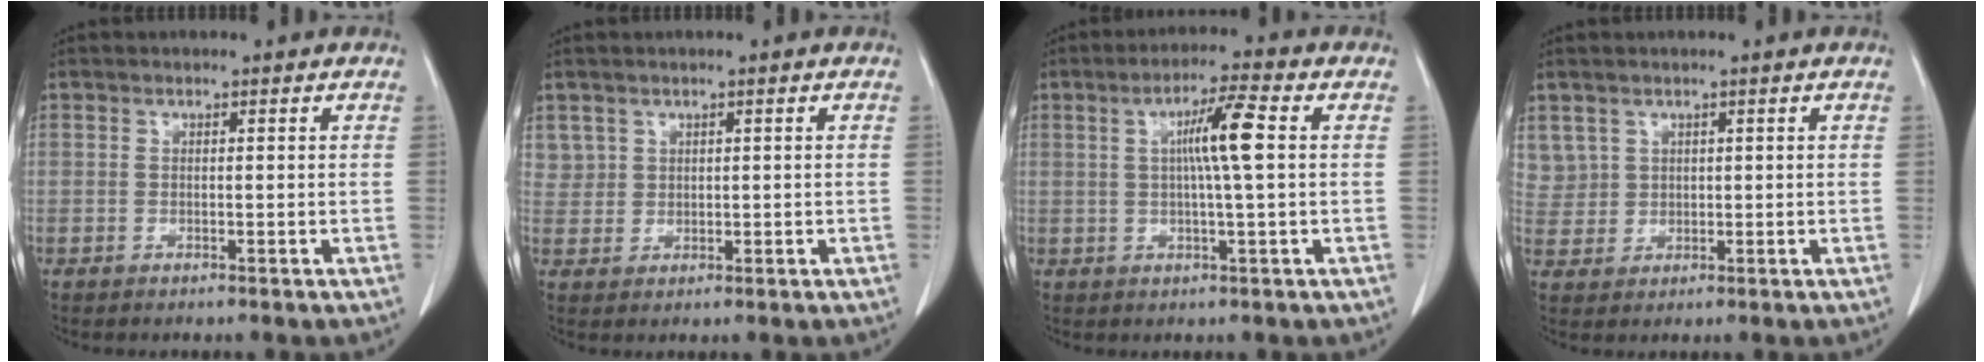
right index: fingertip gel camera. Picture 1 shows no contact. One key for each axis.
{"total": 2.5, "fx": 1.3, "fy": 2.1, "fz": 0.1, "tx": 0.008, "ty": 0.006, "tz": 0.024}
{"total": 6.8, "fx": 1.0, "fy": -0.3, "fz": 6.8, "tx": -0.117, "ty": 0.004, "tz": 0.015}
{"total": 4.0, "fx": 2.2, "fy": 3.4, "fz": 0.1, "tx": 0.005, "ty": 0.007, "tz": 0.046}